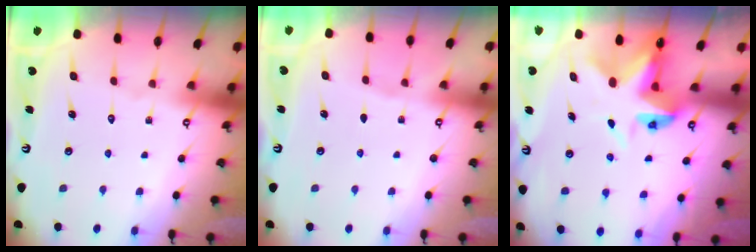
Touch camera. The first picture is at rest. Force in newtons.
{"total": 2.1, "press": 2.1, "slide": 0.3}
{"total": 5.6, "press": 5.6, "slide": 0.5}